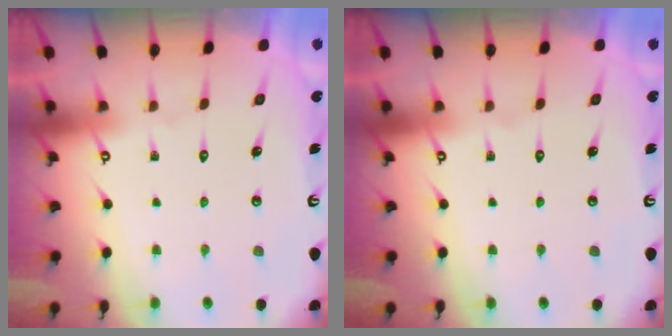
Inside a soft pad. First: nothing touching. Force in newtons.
{"total": 0.0}